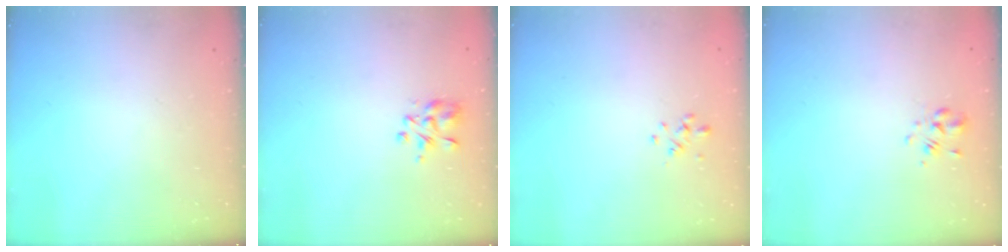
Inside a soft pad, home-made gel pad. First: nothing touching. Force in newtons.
{"total": 3.4, "press": 3.3, "slide": 0.6}
{"total": 1.0, "press": 0.7, "slide": 0.6}
{"total": 2.1, "press": 1.9, "slide": 0.7}